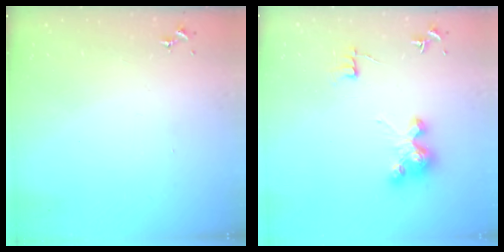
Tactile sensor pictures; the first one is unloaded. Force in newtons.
{"total": 6.9, "press": 6.9, "slide": 0.1}